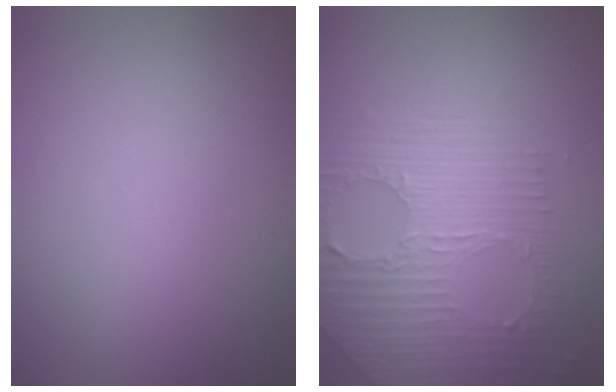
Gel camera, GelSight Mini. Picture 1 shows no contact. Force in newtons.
{"total": 7.1, "press": 4.7, "slide": 5.3}